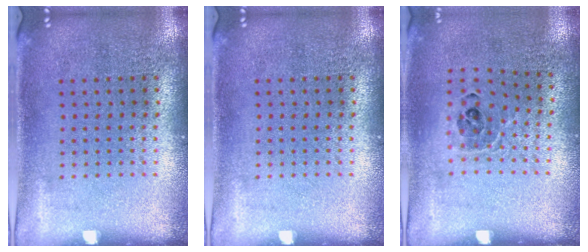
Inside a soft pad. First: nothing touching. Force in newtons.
{"total": 0.0}
{"total": 0.9, "press": 0.8, "slide": 0.3}